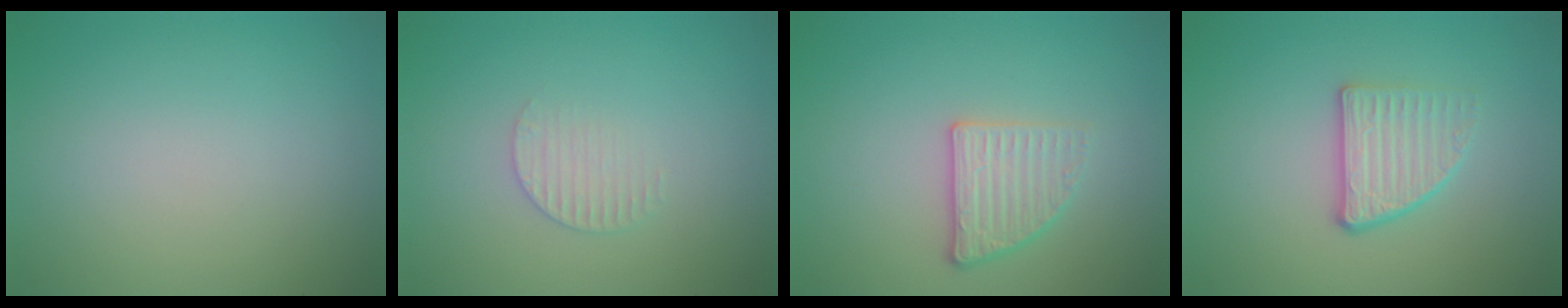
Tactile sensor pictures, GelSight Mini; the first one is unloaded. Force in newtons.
{"total": 1.5, "press": 1.5, "slide": 0.4}
{"total": 2.7, "press": 2.4, "slide": 1.1}
{"total": 2.7, "press": 2.4, "slide": 1.2}